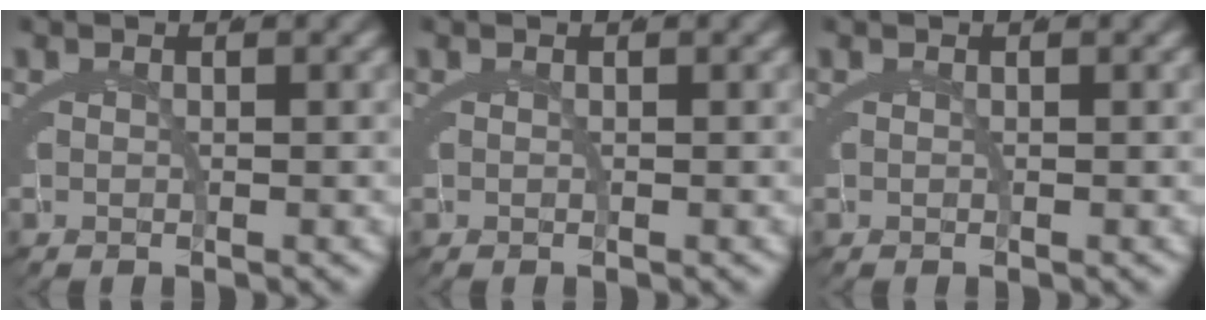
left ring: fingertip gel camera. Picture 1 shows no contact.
{"total": 0.0}
{"total": 0.0}